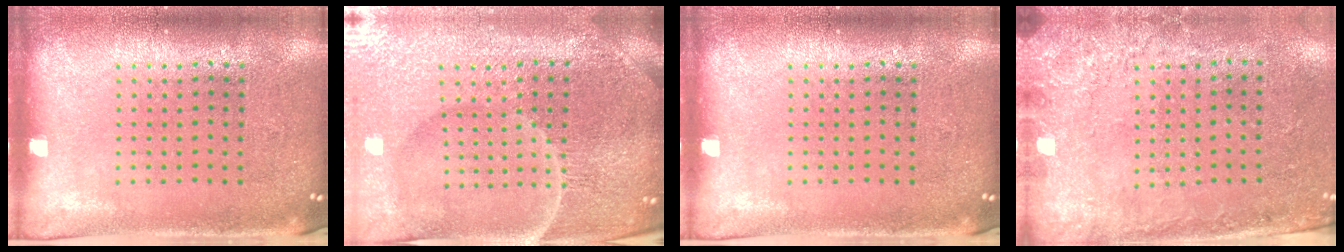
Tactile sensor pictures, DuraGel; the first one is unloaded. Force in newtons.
{"total": 5.8, "press": 5.3, "slide": 2.3}
{"total": 0.0}
{"total": 2.7, "press": 2.0, "slide": 1.8}